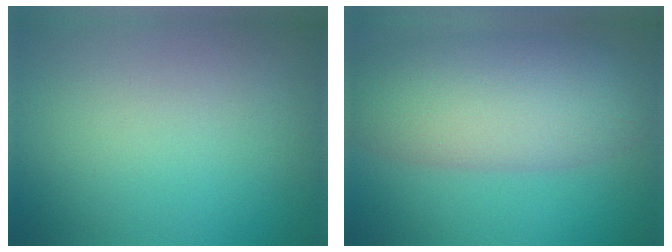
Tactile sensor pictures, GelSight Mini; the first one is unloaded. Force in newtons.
{"total": 8.3, "press": 8.3, "slide": 0.5}